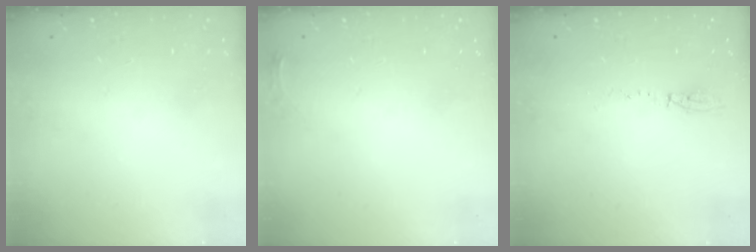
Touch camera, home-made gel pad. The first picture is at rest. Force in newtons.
{"total": 3.6, "press": 3.6, "slide": 0.5}
{"total": 3.9, "press": 3.8, "slide": 0.9}